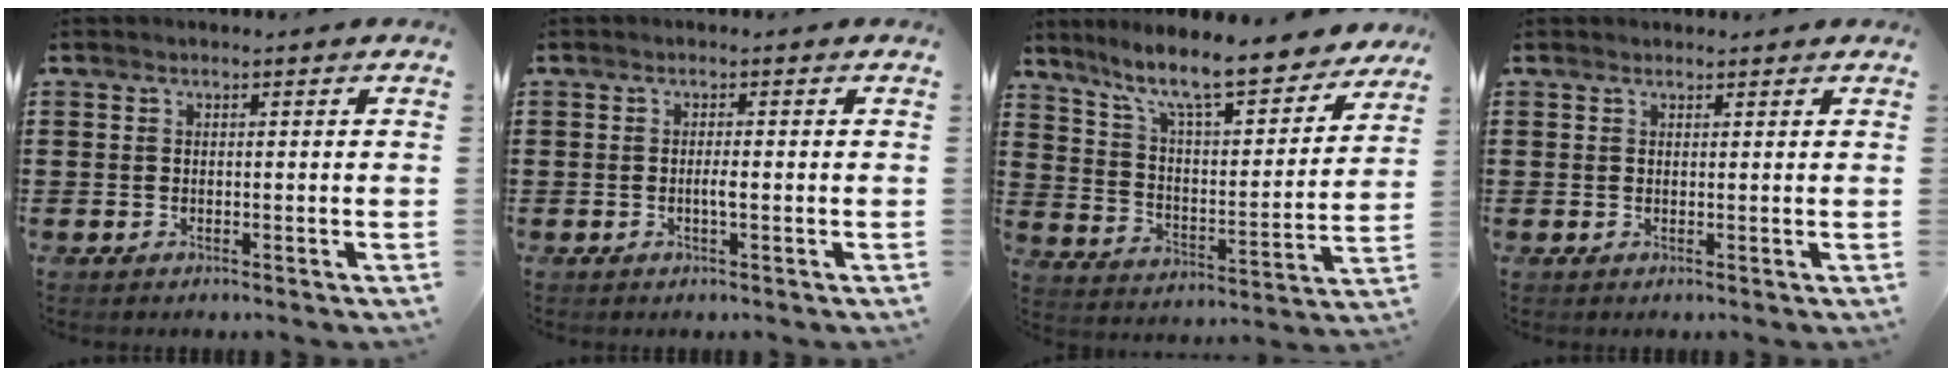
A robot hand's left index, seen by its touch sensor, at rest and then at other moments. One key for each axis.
{"total": 1.6, "fx": -0.3, "fy": 0.1, "fz": 1.6, "tx": -0.029, "ty": 0.000, "tz": -0.007}
{"total": 10.1, "fx": 8.7, "fy": 0.6, "fz": 5.1, "tx": -0.125, "ty": -0.059, "tz": 0.144}
{"total": 0.7, "fx": 0.6, "fy": 0.3, "fz": -0.1, "tx": 0.000, "ty": 0.001, "tz": 0.013}